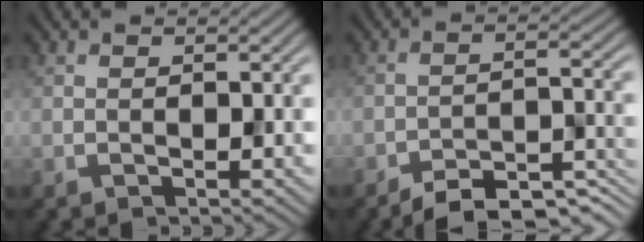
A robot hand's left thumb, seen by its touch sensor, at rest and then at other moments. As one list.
[{"total": 7.7, "force": [-6.4, 1.9, 3.8], "torque": [-0.055, 0.005, -0.104]}]